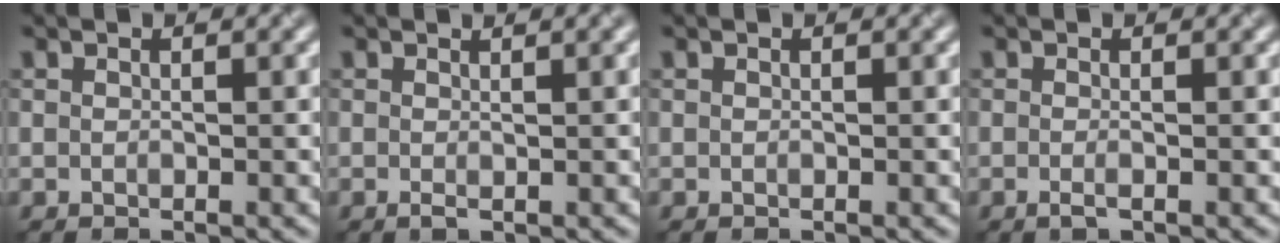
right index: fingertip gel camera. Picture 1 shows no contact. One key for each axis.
{"total": 1.9, "fx": 0.3, "fy": 0.5, "fz": 1.8, "tx": -0.021, "ty": 0.002, "tz": 0.002}
{"total": 0.0}
{"total": 1.0, "fx": -0.3, "fy": 0.3, "fz": 0.9, "tx": -0.018, "ty": -0.006, "tz": -0.007}